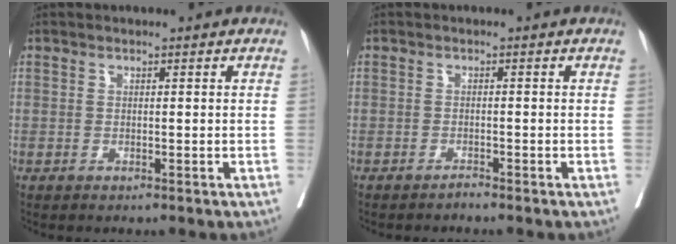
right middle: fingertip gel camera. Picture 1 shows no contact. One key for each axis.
{"total": 0.7, "fx": -0.7, "fy": -0.2, "fz": 0.1, "tx": 0.000, "ty": -0.001, "tz": -0.012}